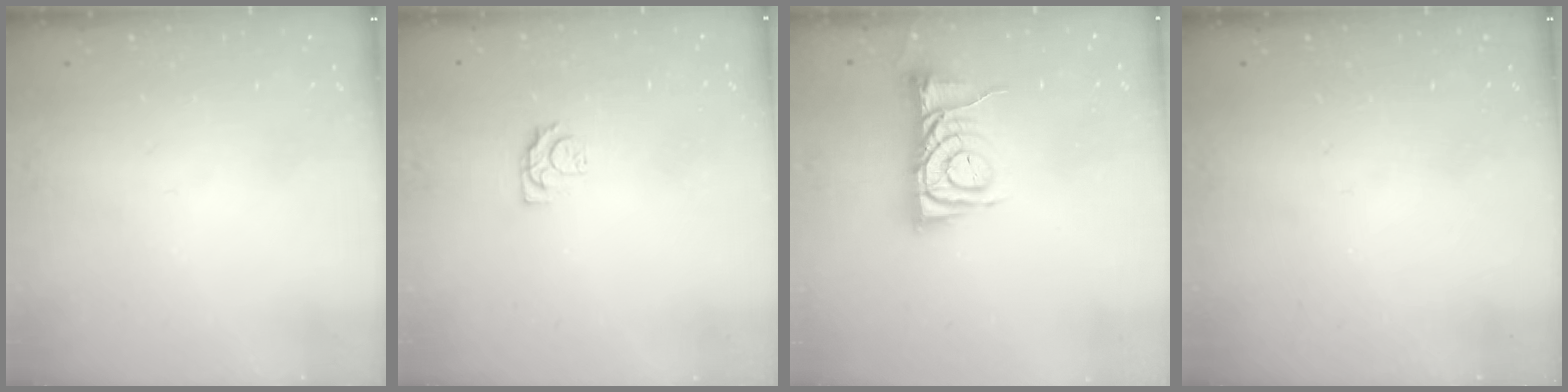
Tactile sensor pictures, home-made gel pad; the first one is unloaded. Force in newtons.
{"total": 3.9, "press": 3.9, "slide": 0.5}
{"total": 8.2, "press": 8.2, "slide": 0.4}
{"total": 0.0}